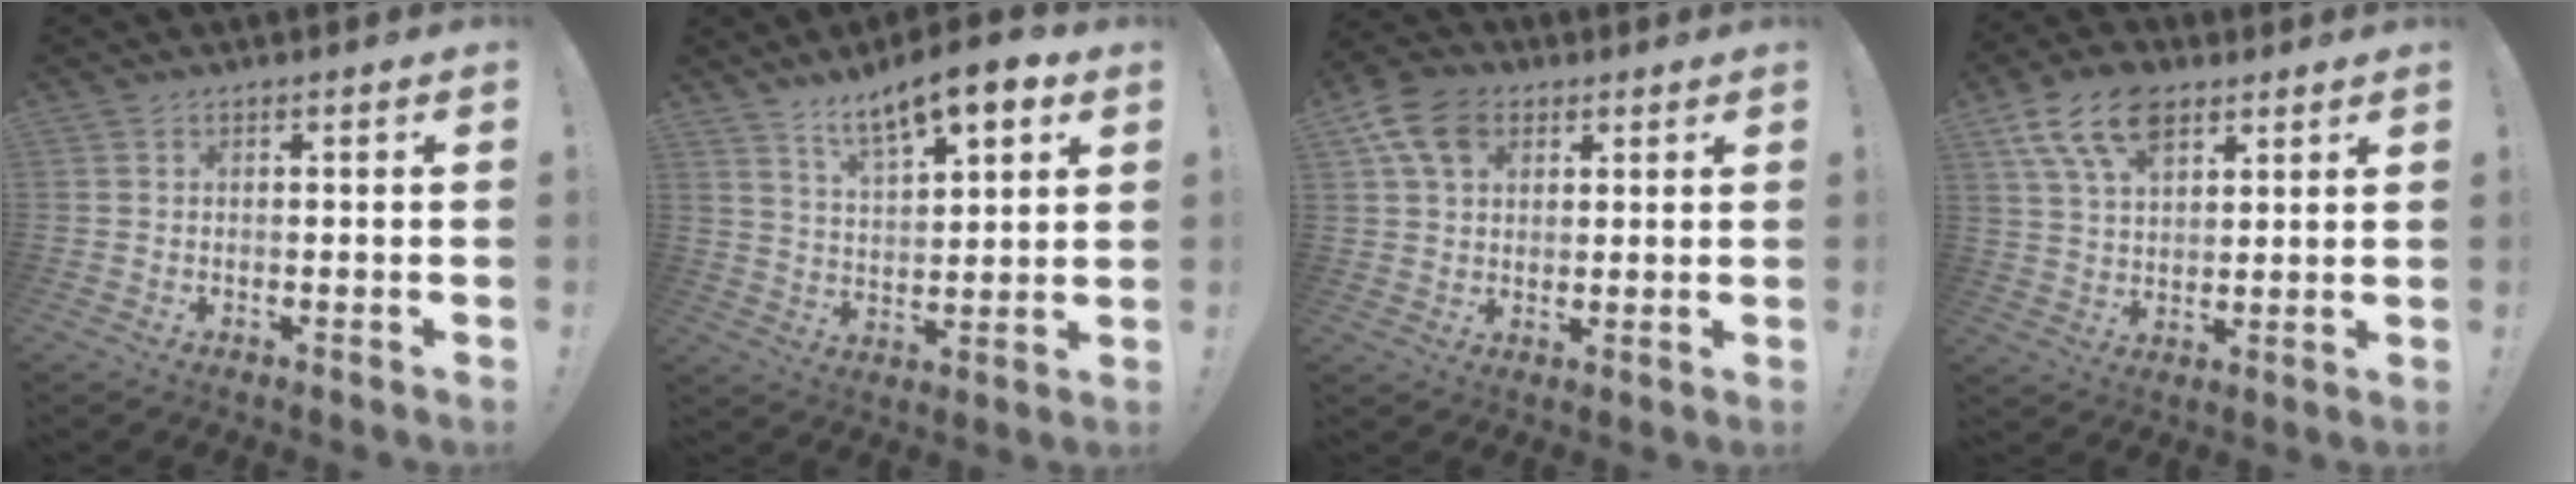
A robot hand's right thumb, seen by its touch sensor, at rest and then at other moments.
{"total": 12.2, "force": [8.6, 4.0, 7.6], "torque": [-0.120, -0.052, 0.147]}
{"total": 12.1, "force": [5.5, 8.8, 6.4], "torque": [-0.112, -0.014, 0.108]}
{"total": 14.1, "force": [7.8, 8.3, 8.2], "torque": [-0.152, -0.027, 0.146]}